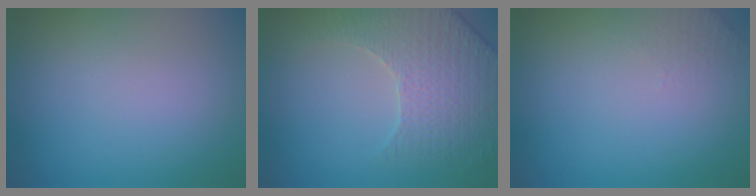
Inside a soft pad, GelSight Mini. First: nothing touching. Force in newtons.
{"total": 3.5, "press": 3.3, "slide": 0.9}
{"total": 1.0, "press": 0.9, "slide": 0.3}